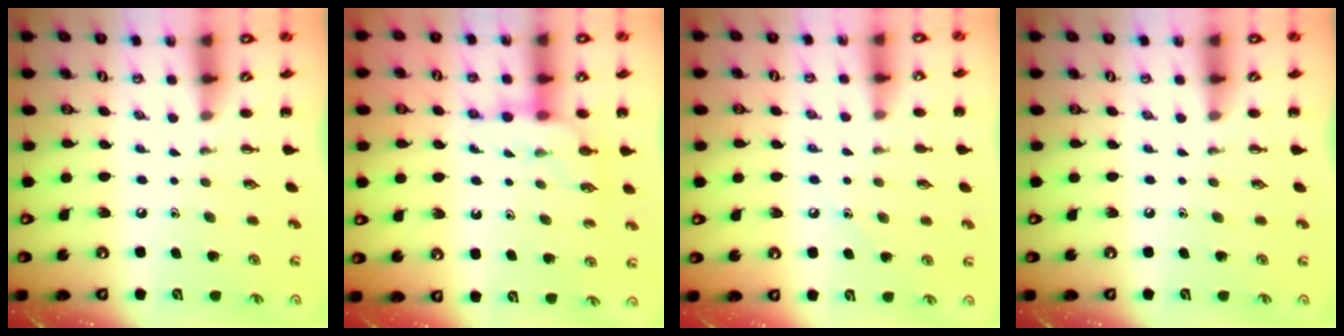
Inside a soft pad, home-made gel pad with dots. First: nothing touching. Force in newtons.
{"total": 9.7, "press": 9.7, "slide": 0.8}
{"total": 5.9, "press": 5.7, "slide": 1.6}
{"total": 0.0}